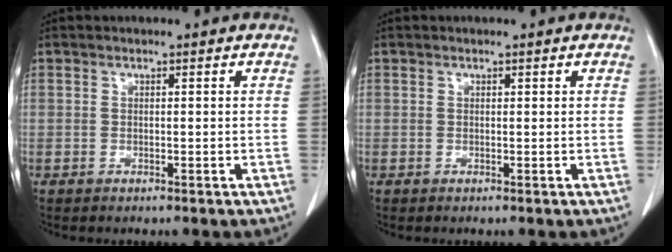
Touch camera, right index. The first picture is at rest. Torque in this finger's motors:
{"motor_torque": [-0.09, 0.17, 0.00, -0.01]}